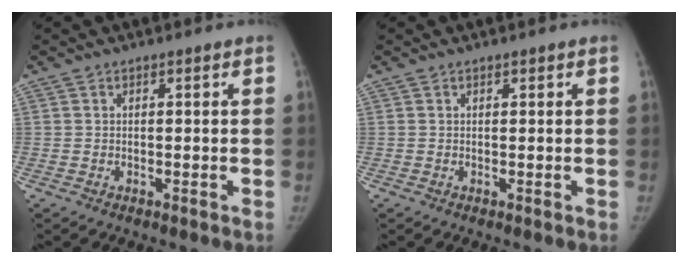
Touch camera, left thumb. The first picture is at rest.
{"total": 0.5, "force": [0.3, 0.2, 0.4], "torque": [-0.002, 0.000, 0.004]}